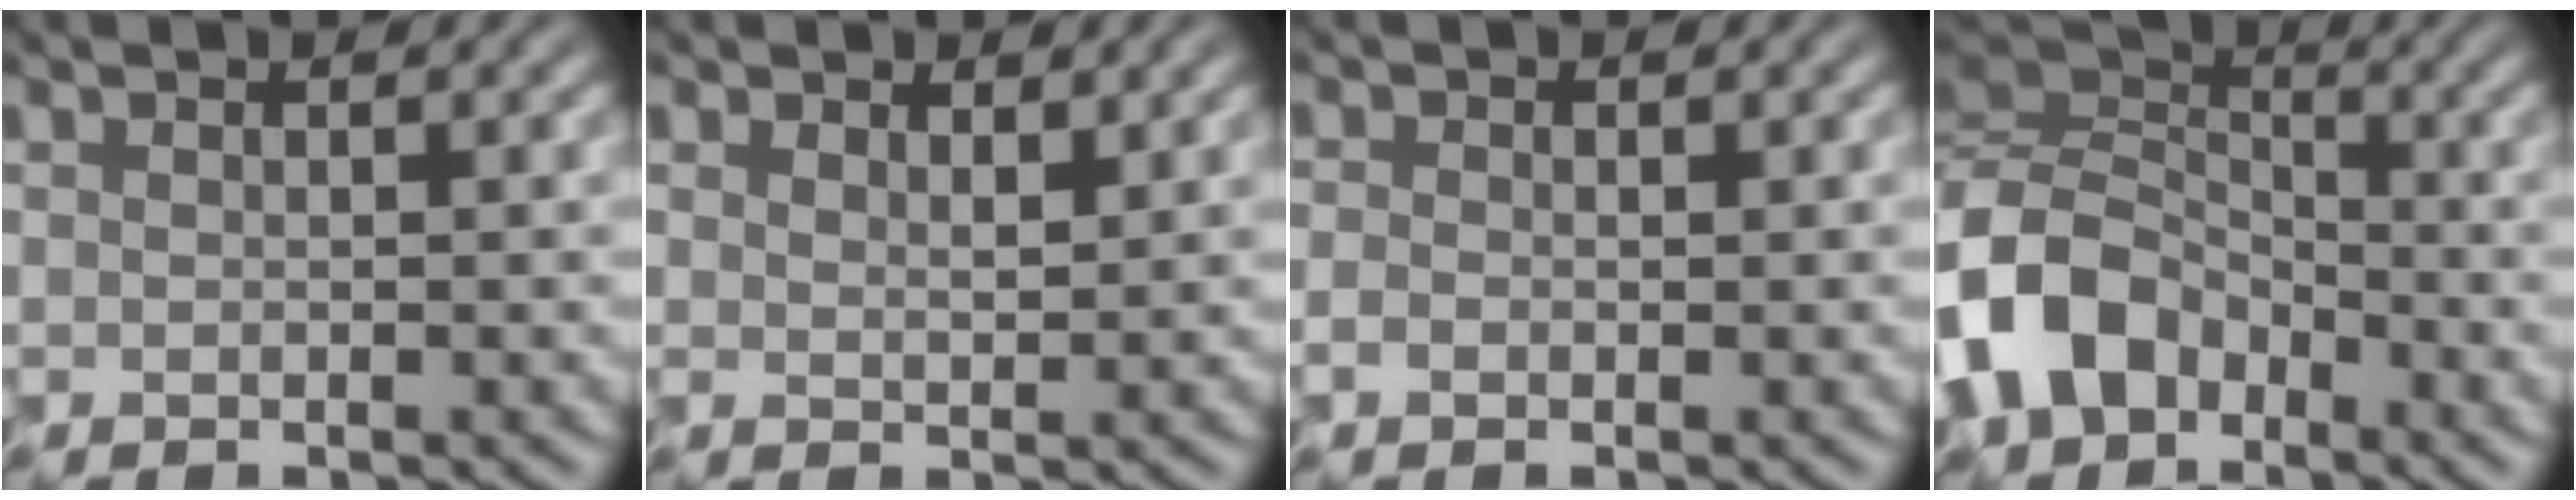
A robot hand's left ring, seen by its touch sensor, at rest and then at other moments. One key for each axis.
{"total": 0.6, "fx": 0.6, "fy": -0.1, "fz": 0.0, "tx": -0.005, "ty": 0.000, "tz": 0.020}
{"total": 1.1, "fx": -1.0, "fy": 0.0, "fz": -0.3, "tx": -0.003, "ty": -0.001, "tz": -0.009}
{"total": 8.1, "fx": -4.5, "fy": 5.6, "fz": 3.7, "tx": -0.091, "ty": 0.004, "tz": -0.096}